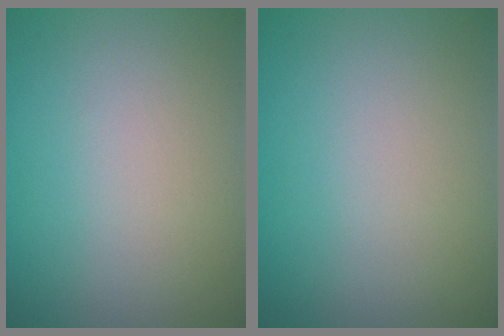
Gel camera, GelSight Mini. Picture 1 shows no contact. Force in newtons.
{"total": 0.0}